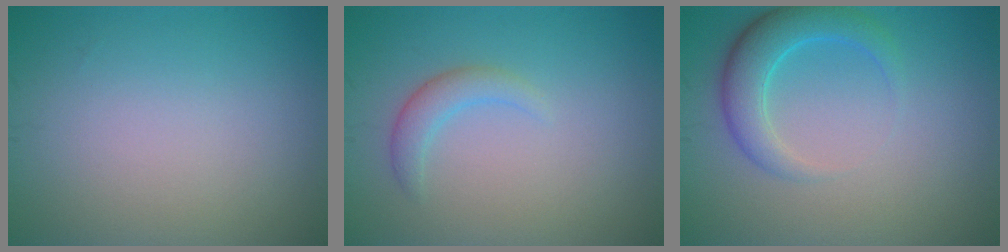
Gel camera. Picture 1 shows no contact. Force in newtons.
{"total": 1.9, "press": 1.9, "slide": 0.0}
{"total": 4.0, "press": 4.0, "slide": 0.3}